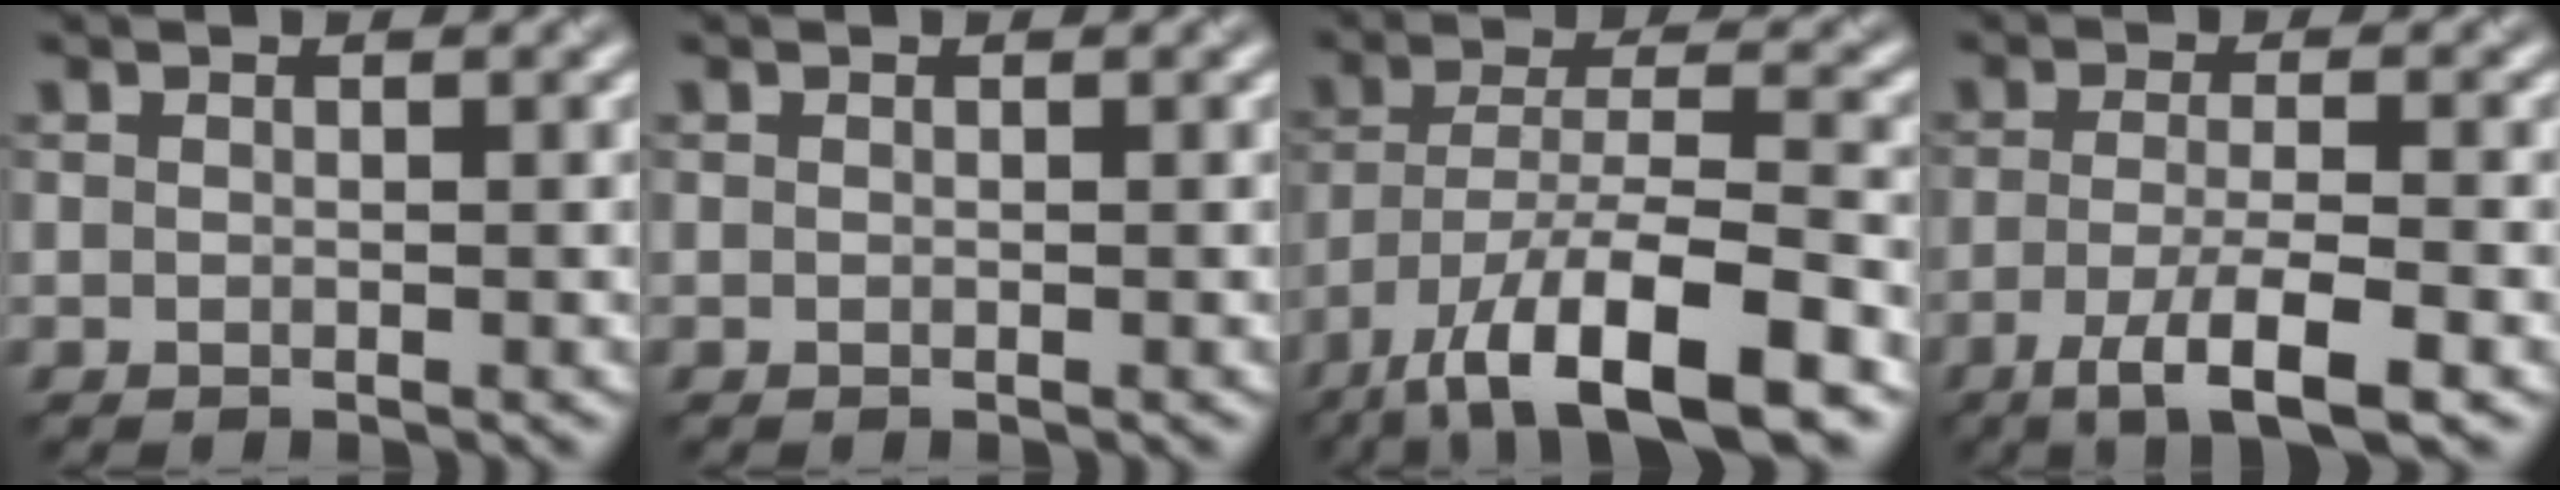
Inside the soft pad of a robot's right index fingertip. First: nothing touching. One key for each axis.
{"total": 0.0}
{"total": 11.2, "fx": -7.1, "fy": 2.9, "fz": 8.1, "tx": -0.133, "ty": 0.005, "tz": -0.128}
{"total": 5.2, "fx": -2.6, "fy": 1.0, "fz": 4.4, "tx": -0.077, "ty": -0.004, "tz": -0.050}